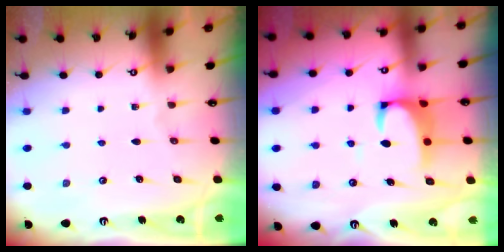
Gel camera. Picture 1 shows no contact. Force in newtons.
{"total": 2.7, "press": 2.5, "slide": 1.1}